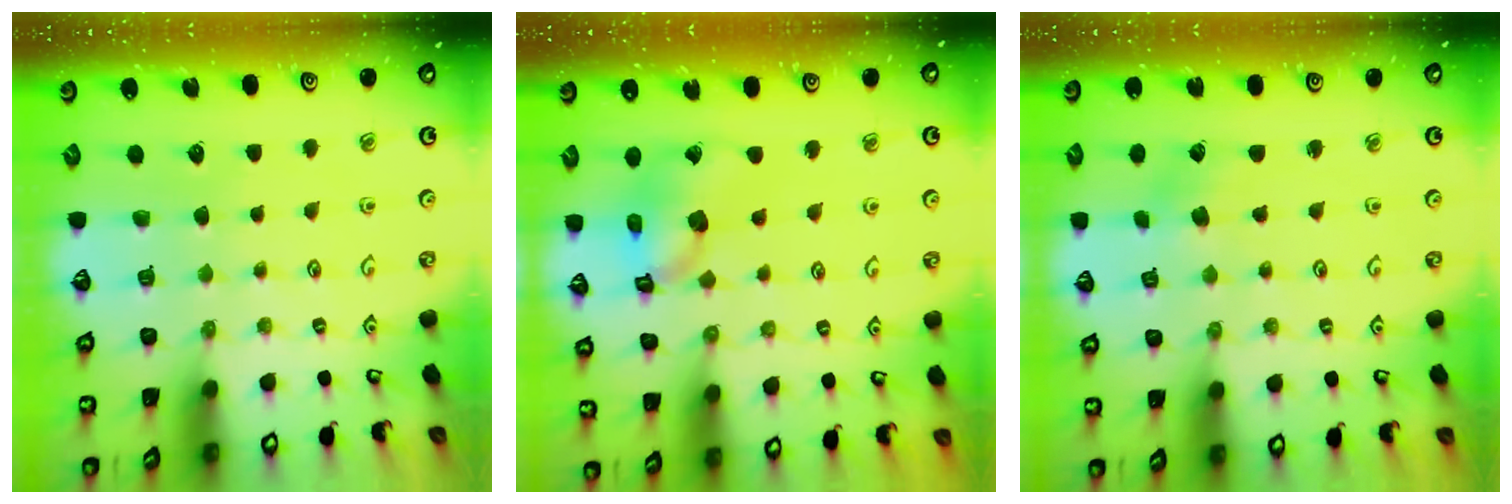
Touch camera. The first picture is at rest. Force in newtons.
{"total": 13.4, "press": 13.2, "slide": 1.9}
{"total": 3.8, "press": 3.8, "slide": 0.6}